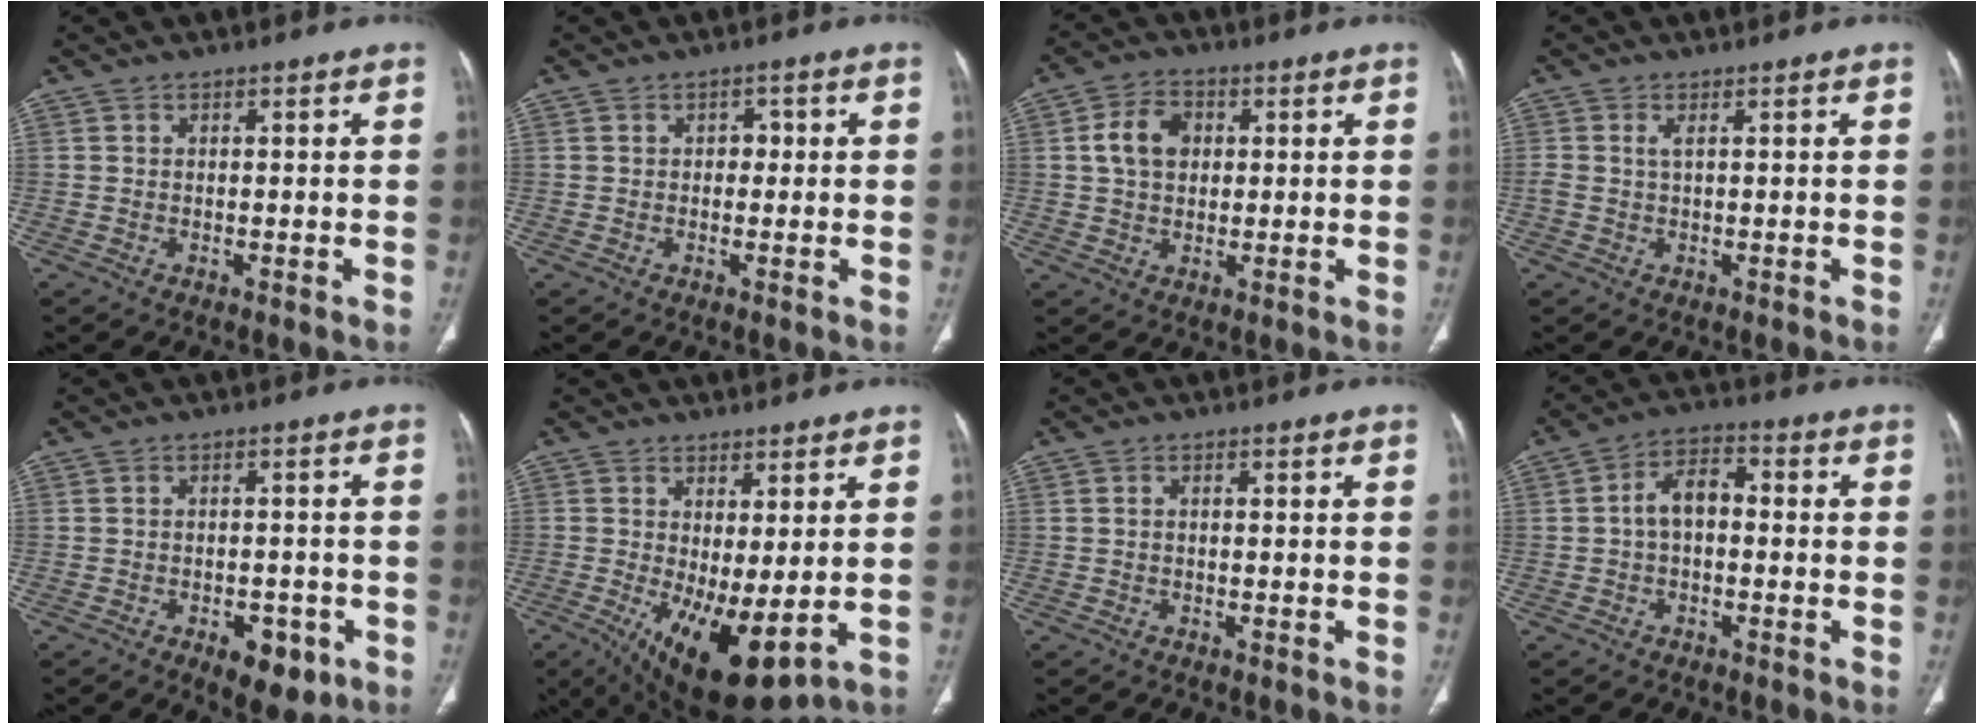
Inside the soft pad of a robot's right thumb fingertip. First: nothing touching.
{"total": 1.8, "force": [0.1, 1.4, 1.1], "torque": [-0.002, 0.005, -0.004]}
{"total": 7.3, "force": [1.4, 5.4, 4.7], "torque": [-0.074, 0.007, 0.021]}
{"total": 1.3, "force": [0.4, 0.5, 1.2], "torque": [-0.035, 0.006, 0.011]}
{"total": 7.2, "force": [-3.3, 3.9, 5.1], "torque": [-0.051, 0.010, -0.036]}
{"total": 12.6, "force": [-1.9, 4.8, 11.5], "torque": [-0.192, -0.024, -0.009]}
{"total": 0.8, "force": [-0.1, 0.5, 0.6], "torque": [-0.012, 0.003, -0.003]}
{"total": 6.5, "force": [-0.3, 4.0, 5.1], "torque": [-0.081, 0.027, -0.015]}